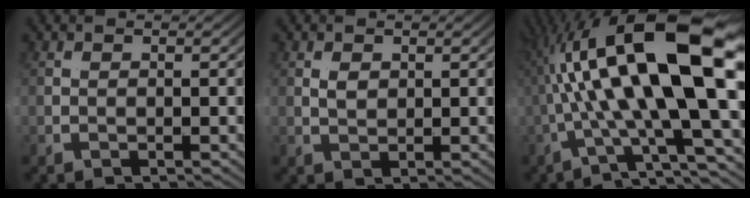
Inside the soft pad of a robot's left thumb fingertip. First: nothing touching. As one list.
[{"total": 0.8, "force": [0.7, 0.0, 0.2], "torque": [-0.006, 0.003, 0.010]}, {"total": 15.1, "force": [1.3, 4.0, 14.5], "torque": [-0.244, 0.026, 0.000]}]